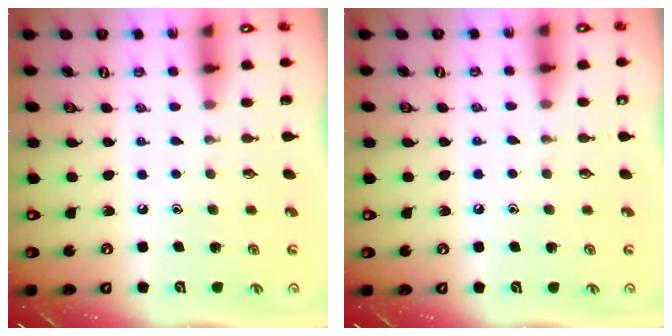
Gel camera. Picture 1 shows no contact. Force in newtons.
{"total": 4.9, "press": 4.9, "slide": 0.7}